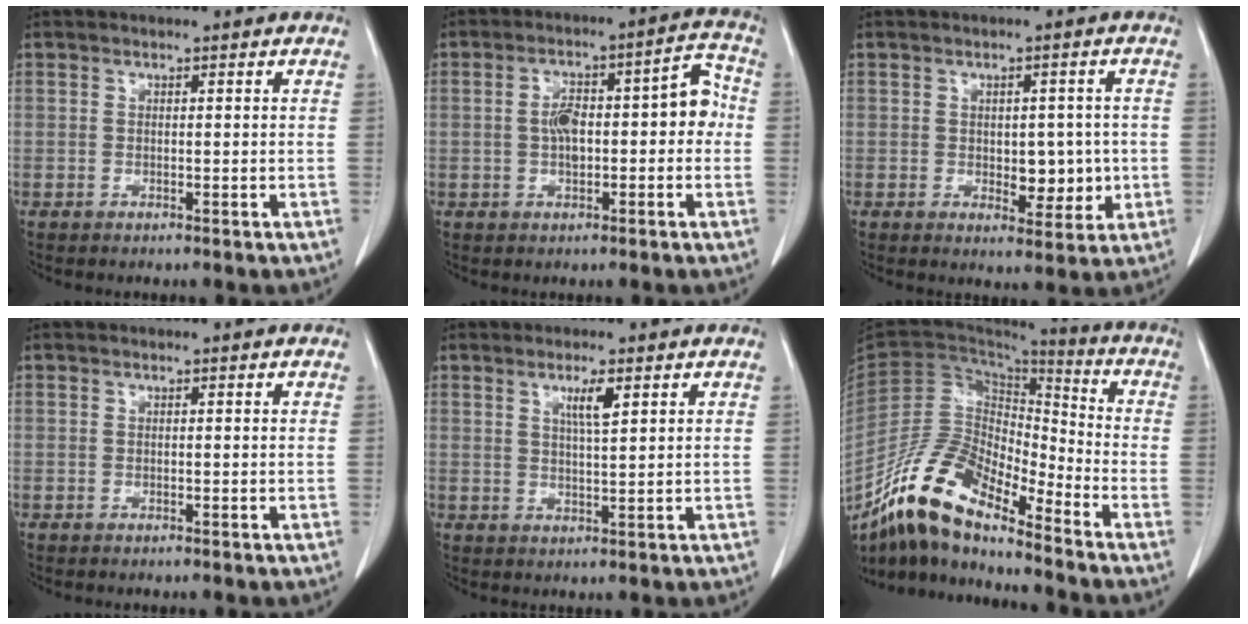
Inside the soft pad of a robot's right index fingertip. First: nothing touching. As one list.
[{"total": 9.4, "force": [-0.4, 3.5, 8.7], "torque": [-0.131, 0.046, -0.004]}, {"total": 5.7, "force": [-0.4, 3.2, 4.7], "torque": [-0.051, -0.002, 0.003]}, {"total": 0.0}, {"total": 3.4, "force": [1.7, 0.1, 2.9], "torque": [-0.054, -0.003, 0.030]}, {"total": 14.5, "force": [-11.8, 3.9, 7.4], "torque": [-0.143, 0.021, -0.221]}]